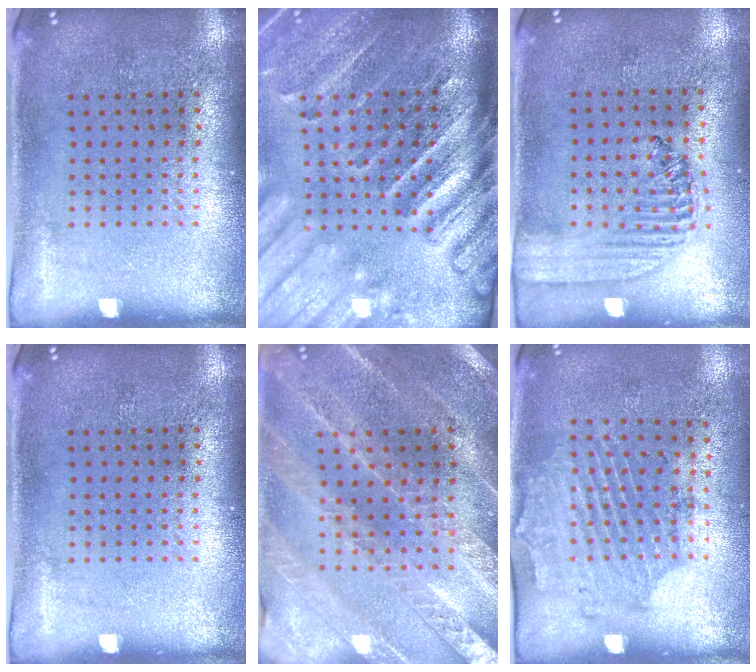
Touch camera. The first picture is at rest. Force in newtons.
{"total": 4.3, "press": 3.4, "slide": 2.7}
{"total": 1.4, "press": 1.4, "slide": 0.5}
{"total": 0.0}
{"total": 2.2, "press": 2.2, "slide": 0.2}
{"total": 1.7, "press": 1.2, "slide": 1.1}